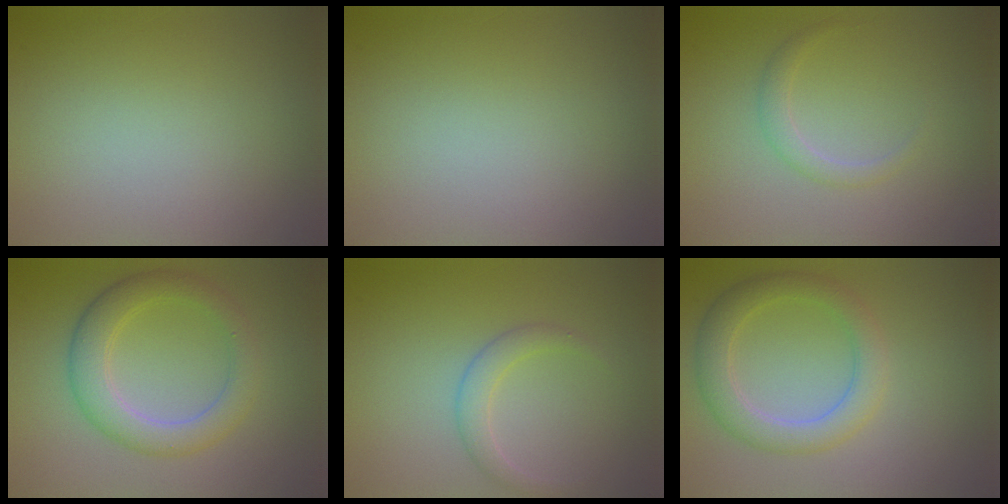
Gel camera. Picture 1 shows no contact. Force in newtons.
{"total": 0.0}
{"total": 1.4, "press": 1.4, "slide": 0.1}
{"total": 4.2, "press": 4.2, "slide": 0.1}
{"total": 1.9, "press": 1.9, "slide": 0.1}
{"total": 3.6, "press": 3.6, "slide": 0.1}